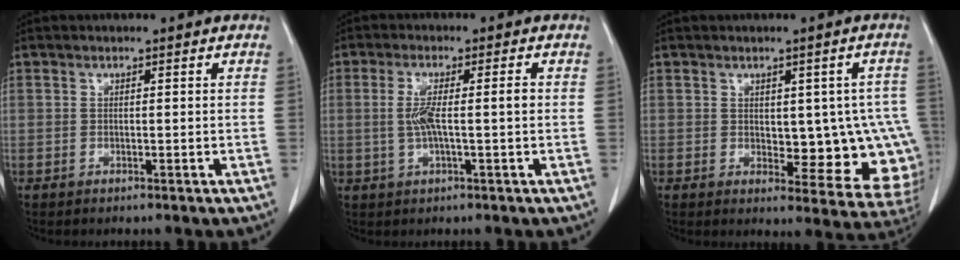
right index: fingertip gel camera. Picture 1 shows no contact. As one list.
[{"total": 5.1, "force": [-0.2, 0.4, 5.0], "torque": [-0.101, 0.004, -0.002]}, {"total": 11.2, "force": [-0.4, 5.2, 9.9], "torque": [-0.094, 0.004, 0.006]}]